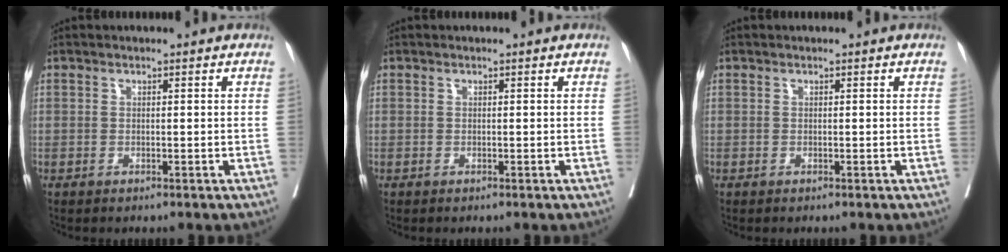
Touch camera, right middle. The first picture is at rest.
{"total": 0.0}
{"total": 0.0}